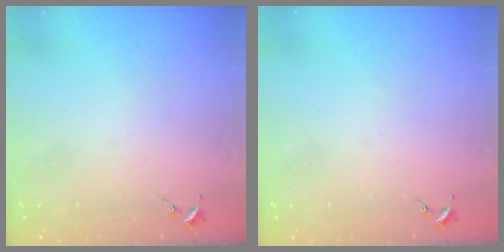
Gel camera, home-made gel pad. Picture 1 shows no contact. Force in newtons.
{"total": 0.0}